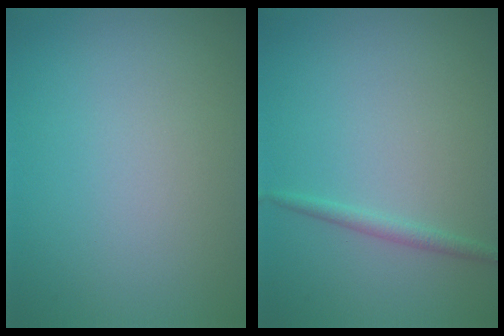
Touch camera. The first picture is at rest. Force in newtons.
{"total": 1.2, "press": 1.2, "slide": 0.1}